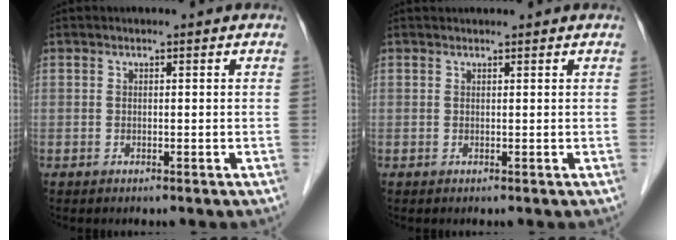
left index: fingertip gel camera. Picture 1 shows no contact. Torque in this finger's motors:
{"motor_torque": [0.12, 0.03, -0.02, -0.01]}